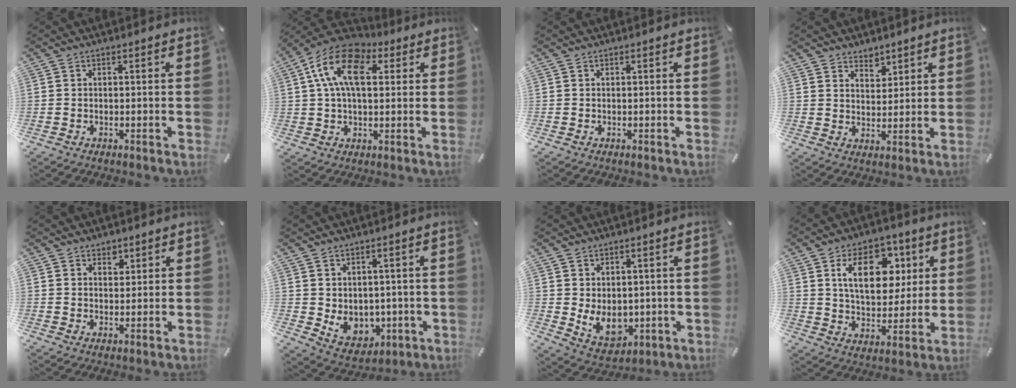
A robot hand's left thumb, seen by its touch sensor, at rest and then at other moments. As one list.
[{"total": 14.6, "force": [4.5, 9.0, 10.6], "torque": [-0.204, 0.005, 0.079]}, {"total": 0.0}, {"total": 4.2, "force": [3.3, 2.6, -0.4], "torque": [0.019, -0.024, 0.058]}, {"total": 2.7, "force": [1.6, 2.1, 0.3], "torque": [0.013, -0.007, 0.025]}, {"total": 6.6, "force": [1.1, 6.1, 2.2], "torque": [-0.025, -0.018, 0.028]}, {"total": 8.5, "force": [0.4, 6.7, 5.2], "torque": [-0.093, -0.007, 0.013]}, {"total": 15.8, "force": [5.9, 10.0, 10.7], "torque": [-0.168, 0.001, 0.103]}]